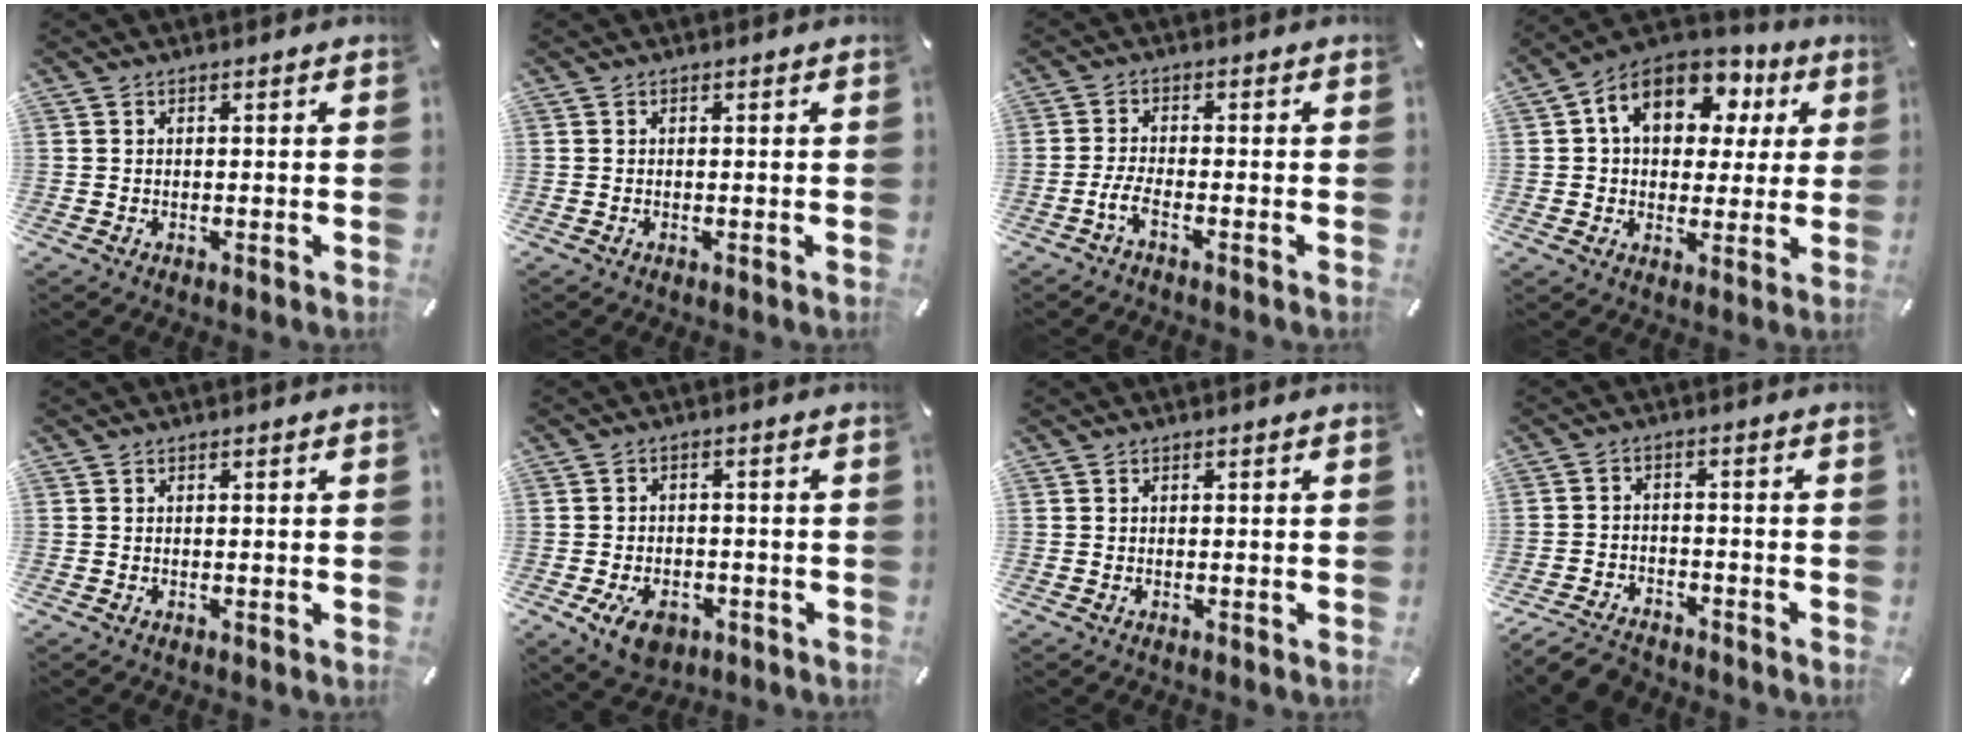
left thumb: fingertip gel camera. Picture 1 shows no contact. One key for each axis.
{"total": 0.0}
{"total": 3.6, "fx": -2.0, "fy": 0.8, "fz": 2.9, "tx": -0.069, "ty": -0.002, "tz": -0.041}
{"total": 14.0, "fx": 4.7, "fy": 10.0, "fz": 8.5, "tx": -0.139, "ty": -0.002, "tz": 0.085}
{"total": 0.0}
{"total": 6.9, "fx": -3.0, "fy": 4.7, "fz": 4.0, "tx": -0.070, "ty": 0.012, "tz": -0.053}
{"total": 0.0}
{"total": 5.7, "fx": -5.0, "fy": 2.2, "fz": 1.6, "tx": -0.038, "ty": 0.020, "tz": -0.098}